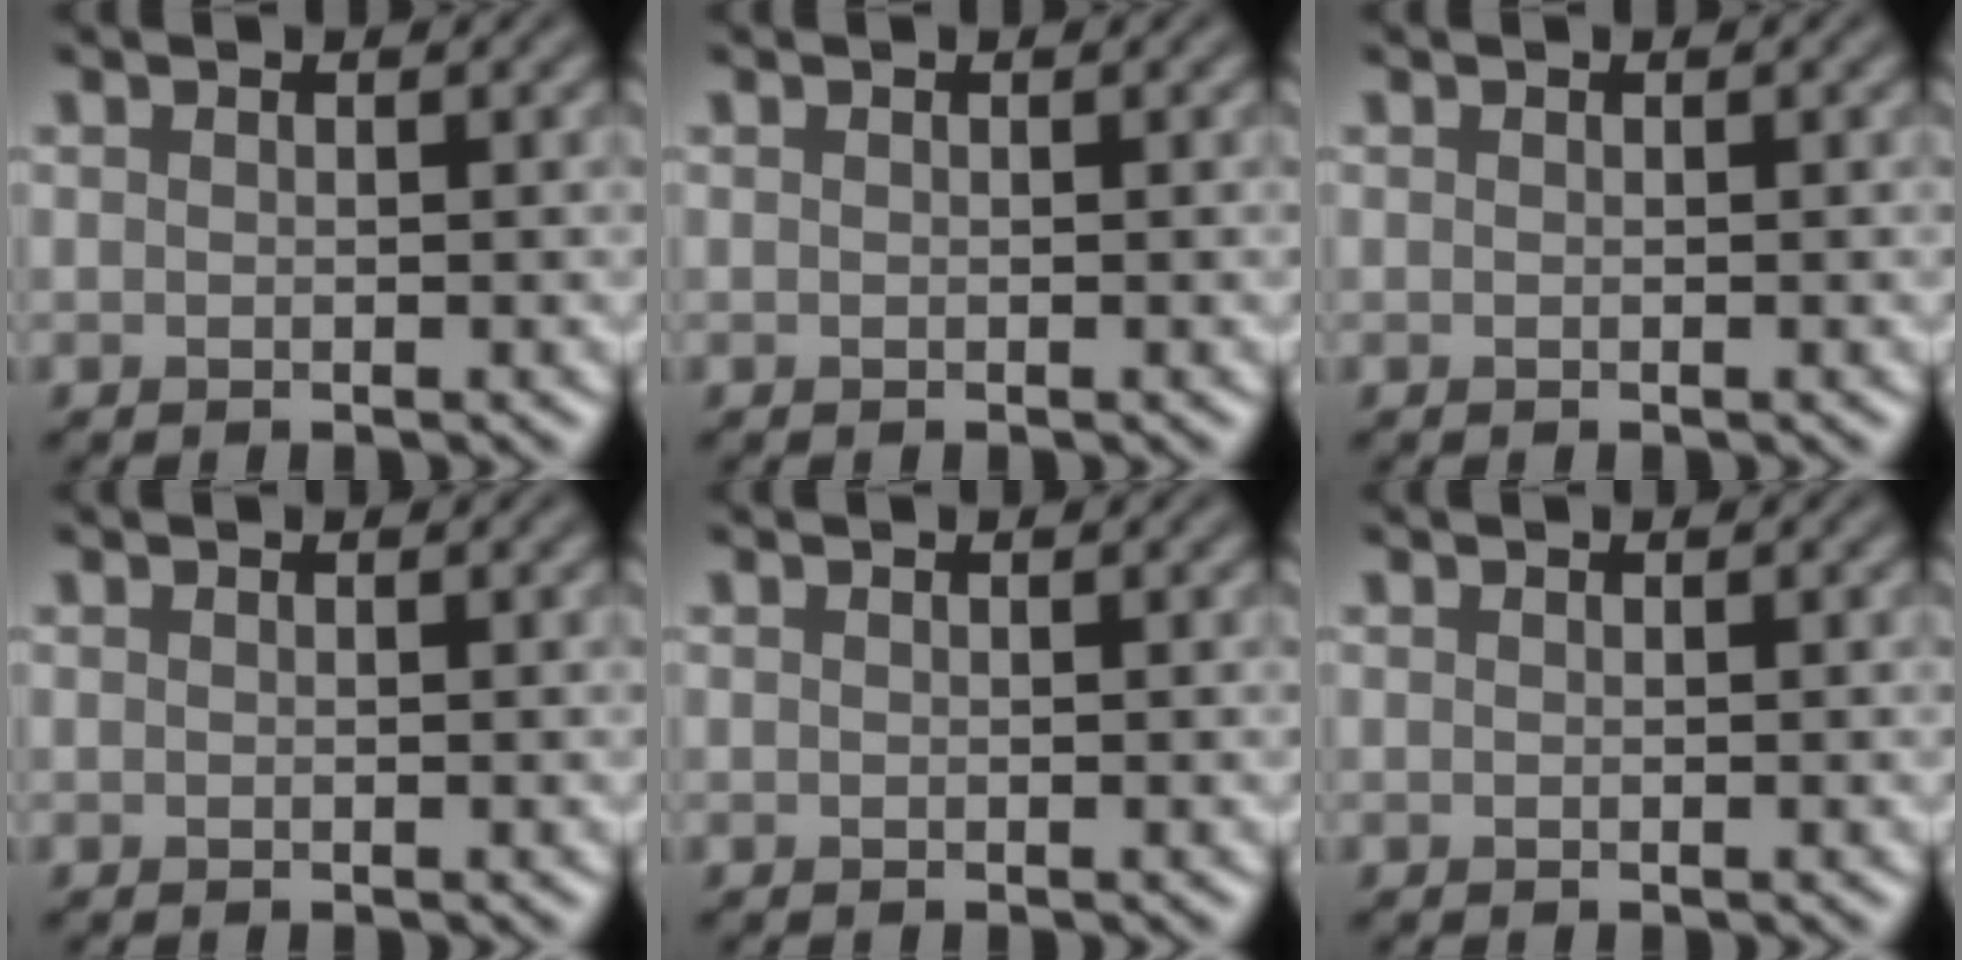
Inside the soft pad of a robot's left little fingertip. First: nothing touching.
{"total": 0.0}
{"total": 0.0}
{"total": 0.0}
{"total": 0.0}
{"total": 0.0}